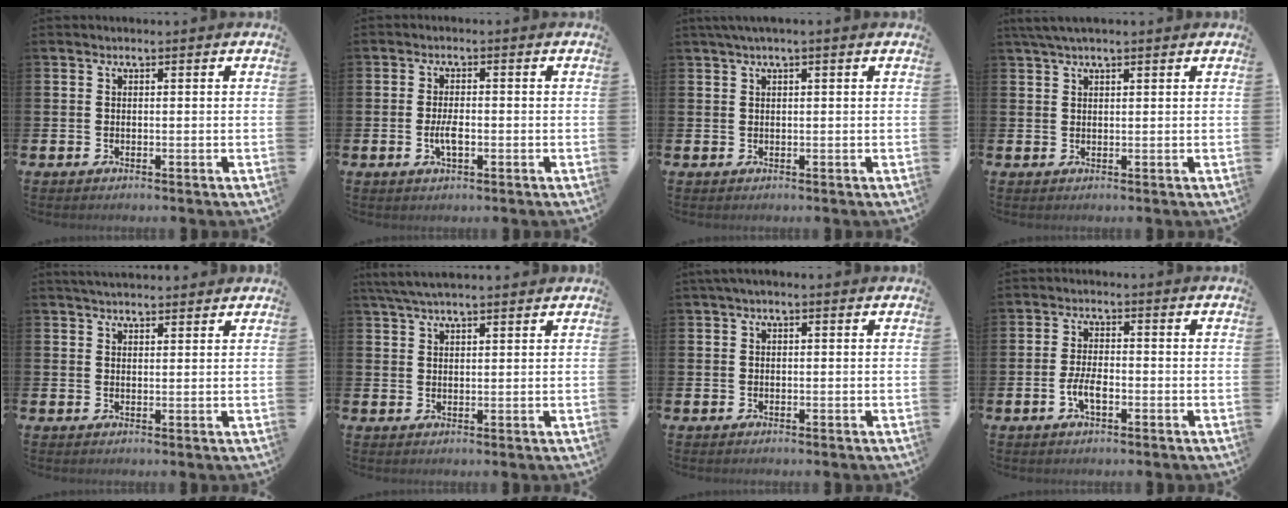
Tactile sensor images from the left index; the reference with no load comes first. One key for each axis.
{"total": 3.0, "fx": -0.6, "fy": 1.2, "fz": 2.6, "tx": -0.053, "ty": -0.003, "tz": -0.014}
{"total": 1.4, "fx": 0.9, "fy": -0.1, "fz": 1.1, "tx": -0.026, "ty": 0.003, "tz": 0.016}
{"total": 2.6, "fx": 2.1, "fy": 0.5, "fz": 1.5, "tx": -0.029, "ty": 0.002, "tz": 0.037}
{"total": 2.9, "fx": 2.8, "fy": 0.6, "fz": 0.7, "tx": -0.016, "ty": -0.006, "tz": 0.051}
{"total": 4.3, "fx": 3.7, "fy": 0.8, "fz": 2.1, "tx": -0.044, "ty": -0.006, "tz": 0.069}
{"total": 0.7, "fx": 0.1, "fy": 0.2, "fz": 0.6, "tx": -0.009, "ty": 0.003, "tz": -0.001}
{"total": 3.6, "fx": -1.1, "fy": 1.5, "fz": 3.0, "tx": -0.058, "ty": 0.002, "tz": -0.022}